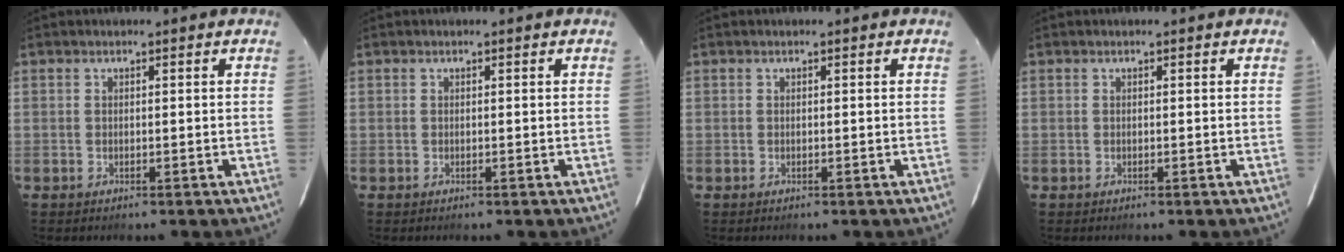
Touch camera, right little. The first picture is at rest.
{"total": 0.0}
{"total": 0.0}
{"total": 0.0}